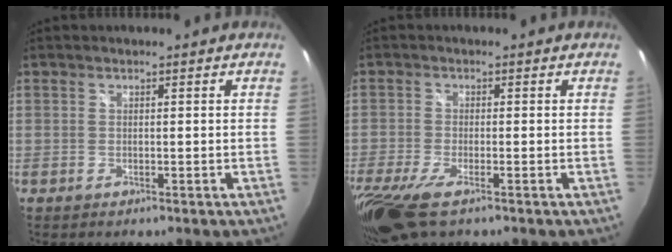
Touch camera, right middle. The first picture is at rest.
{"total": 10.2, "force": [-6.5, 3.0, 7.3], "torque": [-0.175, -0.045, -0.124]}